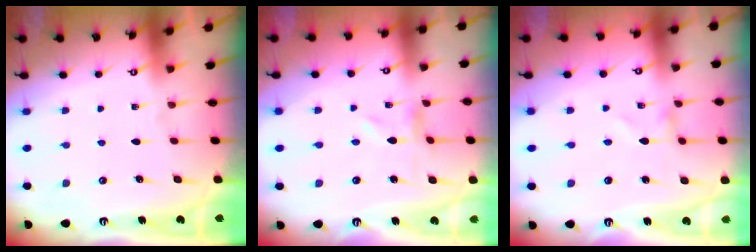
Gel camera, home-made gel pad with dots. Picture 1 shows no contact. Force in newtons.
{"total": 0.0}
{"total": 0.0}